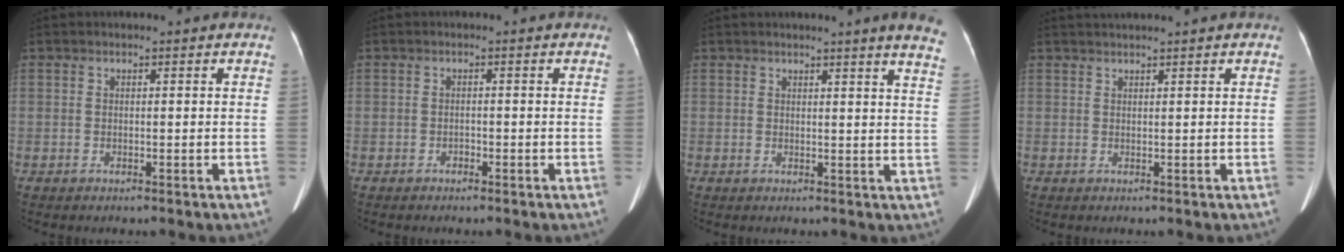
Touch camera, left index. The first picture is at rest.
{"total": 0.8, "force": [-0.6, 0.4, 0.2], "torque": [-0.004, 0.001, -0.011]}
{"total": 8.2, "force": [7.1, -0.9, 4.0], "torque": [-0.039, -0.043, 0.052]}
{"total": 2.2, "force": [1.9, -0.7, 0.8], "torque": [-0.007, 0.018, 0.041]}